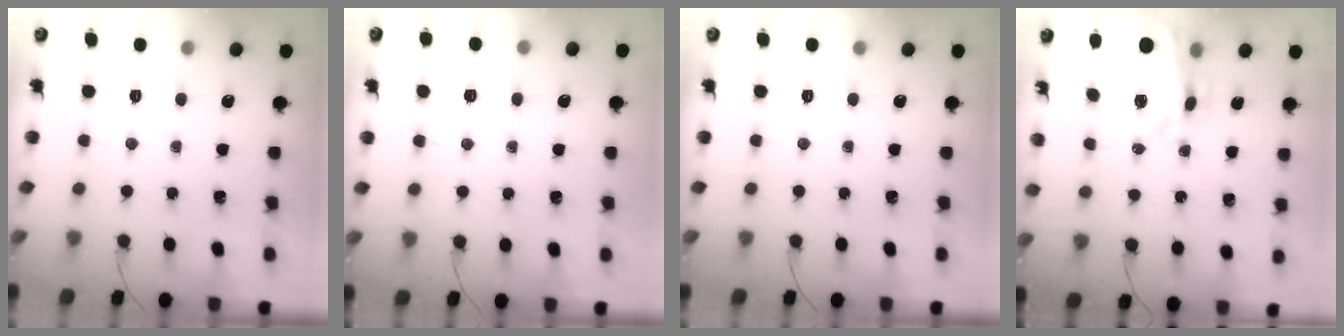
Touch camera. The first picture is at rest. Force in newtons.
{"total": 1.4, "press": 0.6, "slide": 1.3}
{"total": 0.0}
{"total": 22.6, "press": 22.1, "slide": 4.6}